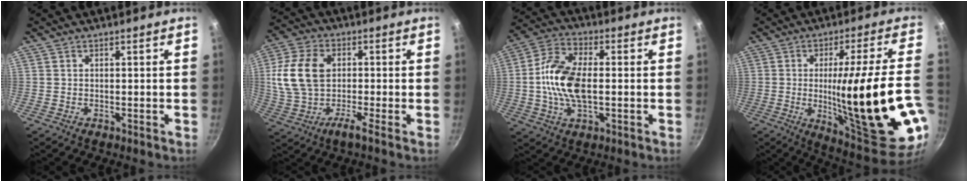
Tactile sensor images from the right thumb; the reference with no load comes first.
{"total": 11.6, "force": [-0.3, 6.4, 9.7], "torque": [-0.193, 0.026, -0.025]}
{"total": 12.8, "force": [-0.3, 6.8, 10.8], "torque": [-0.207, 0.026, -0.017]}
{"total": 26.9, "force": [-4.5, 4.4, 26.2], "torque": [-0.367, -0.012, -0.044]}